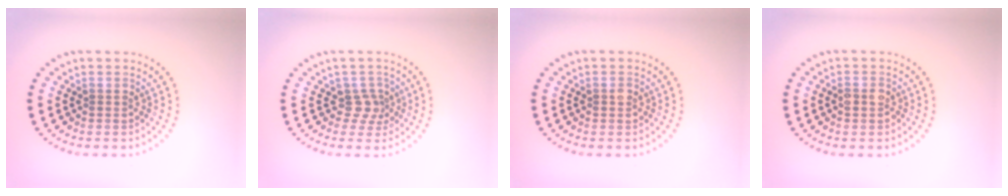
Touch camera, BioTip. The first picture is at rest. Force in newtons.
{"total": 2.0, "press": 1.3, "slide": 1.5}
{"total": 1.0, "press": 1.0, "slide": 0.1}
{"total": 1.6, "press": 1.6, "slide": 0.5}